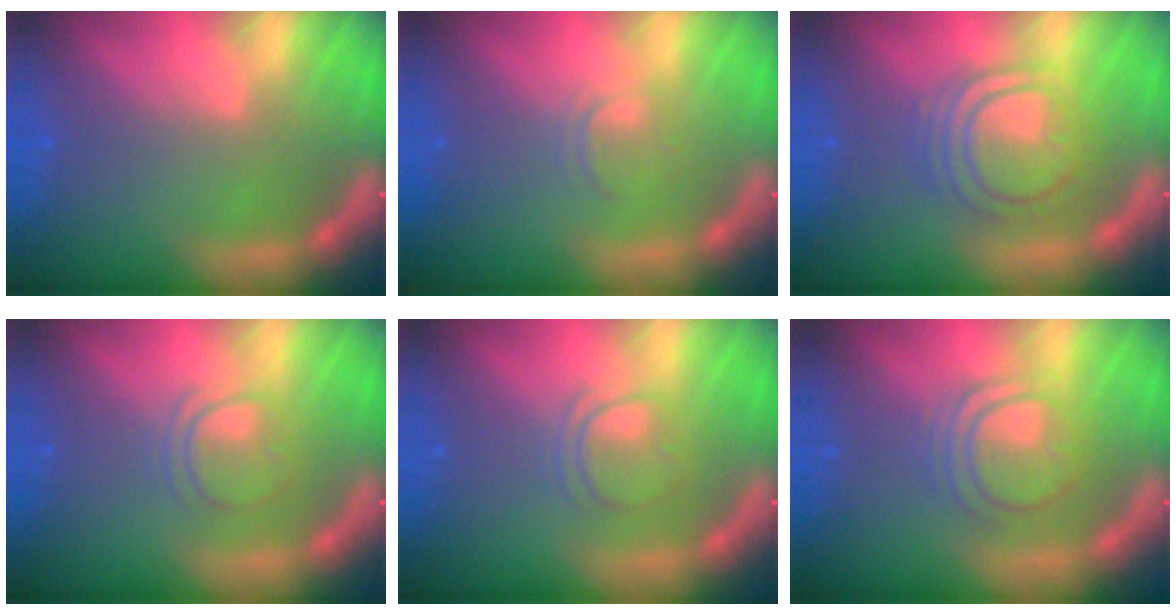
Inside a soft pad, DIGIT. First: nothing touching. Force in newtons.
{"total": 1.4}
{"total": 6.5}
{"total": 3.0}
{"total": 3.0}
{"total": 5.0}